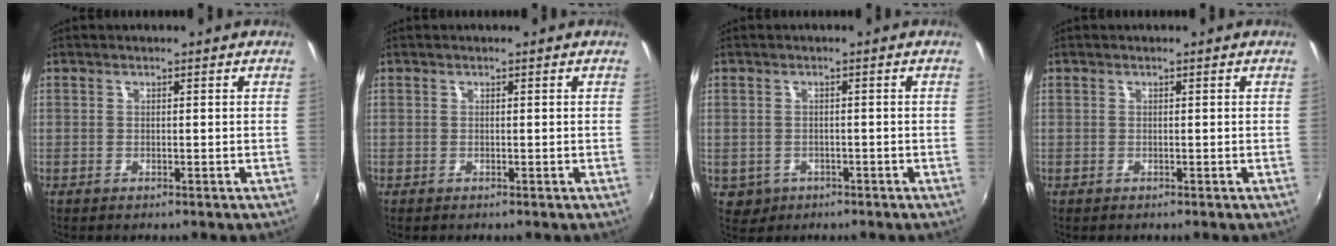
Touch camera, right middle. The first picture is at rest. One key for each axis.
{"total": 0.0}
{"total": 3.5, "fx": -1.1, "fy": 3.1, "fz": 1.1, "tx": -0.030, "ty": -0.002, "tz": -0.008}
{"total": 0.0}